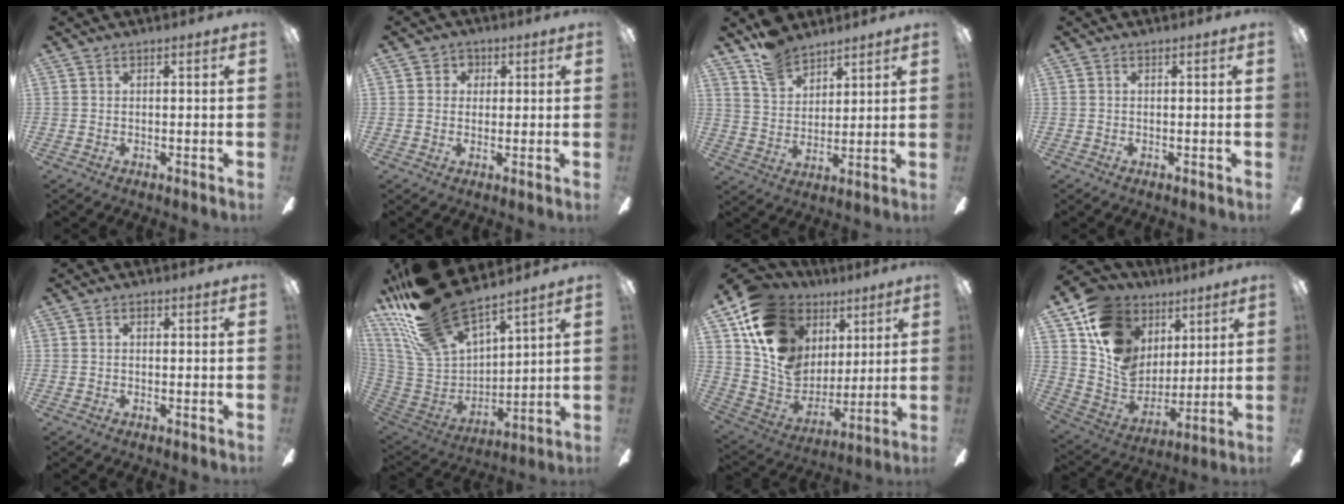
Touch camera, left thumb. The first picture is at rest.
{"total": 3.0, "force": [0.8, 2.8, 0.6], "torque": [-0.003, 0.007, 0.010]}
{"total": 9.3, "force": [7.7, 4.5, 2.7], "torque": [-0.058, -0.039, 0.147]}
{"total": 0.0}
{"total": 0.9, "force": [0.3, 0.6, 0.6], "torque": [-0.011, 0.004, 0.006]}
{"total": 21.9, "force": [17.8, 7.3, 10.4], "torque": [-0.237, -0.115, 0.323]}
{"total": 17.7, "force": [7.8, 13.7, 8.1], "torque": [-0.159, -0.031, 0.154]}
{"total": 16.7, "force": [7.5, 13.1, 7.1], "torque": [-0.140, -0.033, 0.148]}